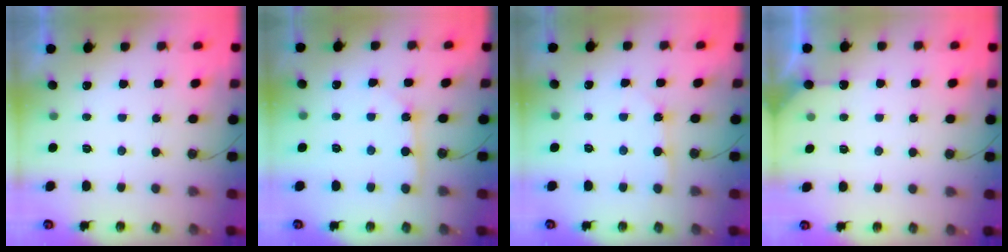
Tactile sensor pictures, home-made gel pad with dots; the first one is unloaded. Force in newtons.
{"total": 3.8, "press": 3.8, "slide": 0.3}
{"total": 2.5, "press": 2.5, "slide": 0.3}
{"total": 4.1, "press": 4.1, "slide": 0.5}